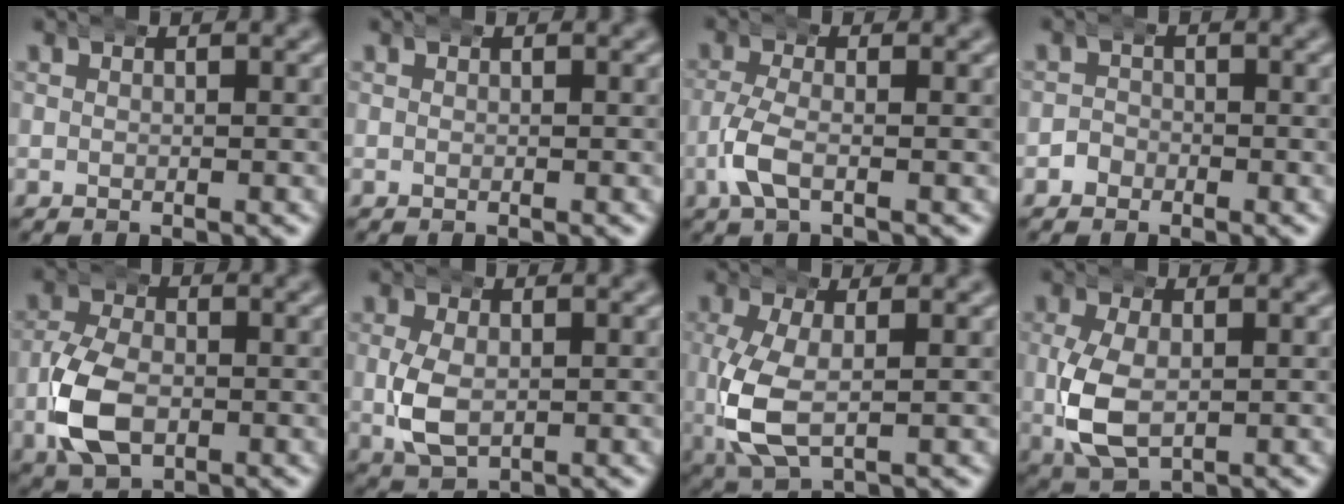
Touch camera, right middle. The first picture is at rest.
{"total": 0.0}
{"total": 3.3, "force": [-1.1, 1.3, 2.8], "torque": [-0.070, -0.008, -0.018]}
{"total": 1.4, "force": [-0.9, 1.0, 0.0], "torque": [-0.001, -0.001, -0.019]}
{"total": 6.1, "force": [-1.4, 4.1, 4.3], "torque": [-0.106, -0.009, -0.018]}
{"total": 4.1, "force": [-0.4, 2.7, 3.0], "torque": [-0.077, -0.010, 0.004]}
{"total": 6.1, "force": [-0.5, 3.6, 4.9], "torque": [-0.134, -0.017, 0.007]}
{"total": 5.7, "force": [-0.5, 3.9, 4.2], "torque": [-0.111, -0.012, 0.003]}